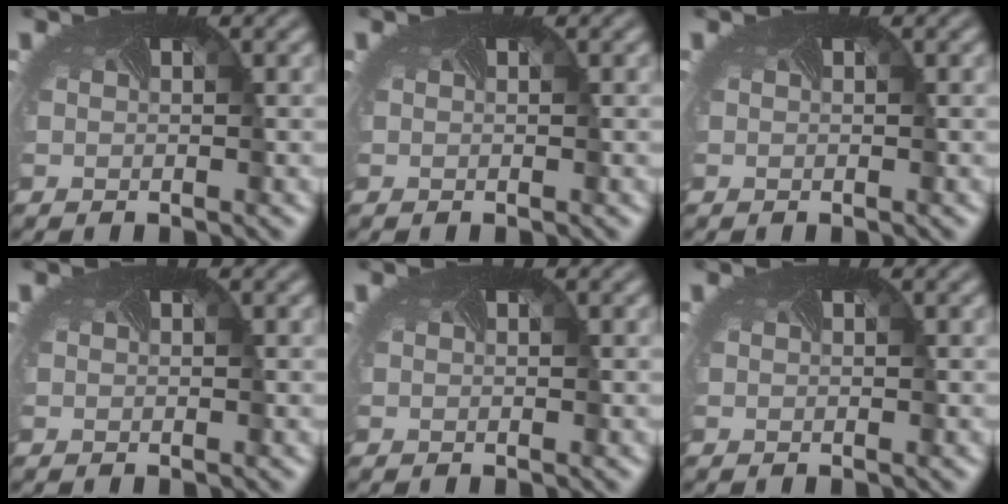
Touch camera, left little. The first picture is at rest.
{"total": 0.0}
{"total": 0.0}
{"total": 0.0}
{"total": 0.0}
{"total": 0.0}